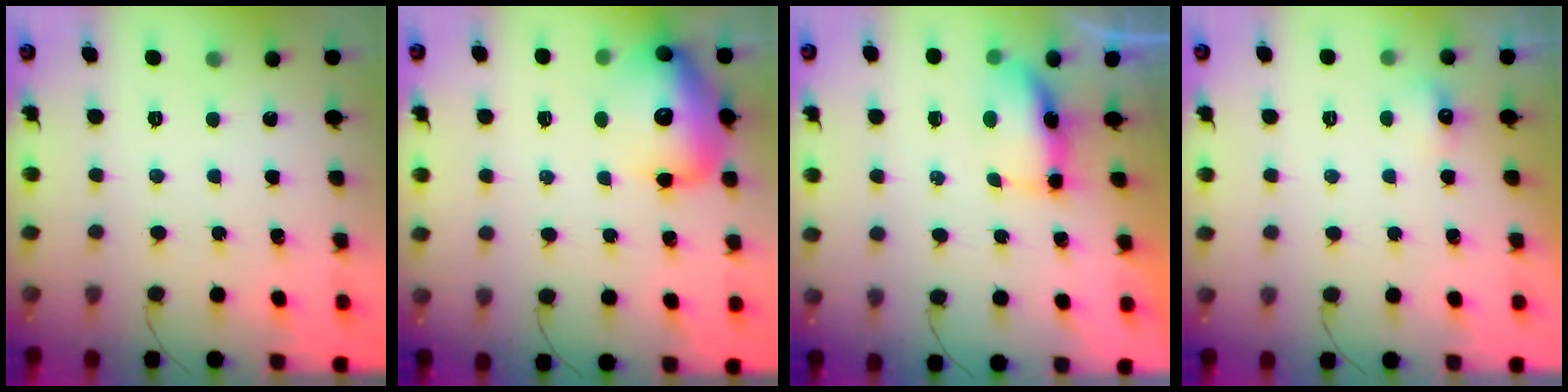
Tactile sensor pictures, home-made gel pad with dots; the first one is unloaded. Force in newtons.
{"total": 18.0, "press": 17.8, "slide": 2.6}
{"total": 6.9, "press": 6.5, "slide": 2.4}
{"total": 4.1, "press": 3.9, "slide": 1.1}